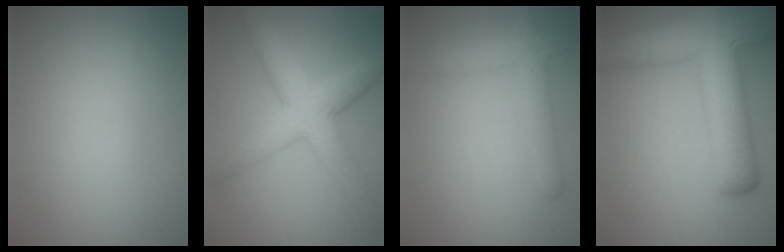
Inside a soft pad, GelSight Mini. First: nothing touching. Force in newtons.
{"total": 6.7, "press": 6.7, "slide": 0.2}
{"total": 2.9, "press": 2.9, "slide": 0.2}
{"total": 10.7, "press": 10.7, "slide": 0.6}